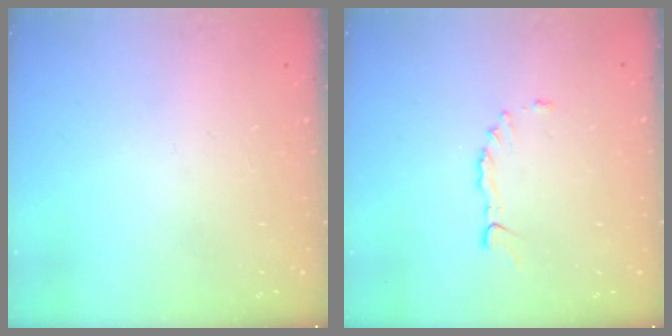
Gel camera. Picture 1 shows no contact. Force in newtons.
{"total": 2.2, "press": 2.2, "slide": 0.3}